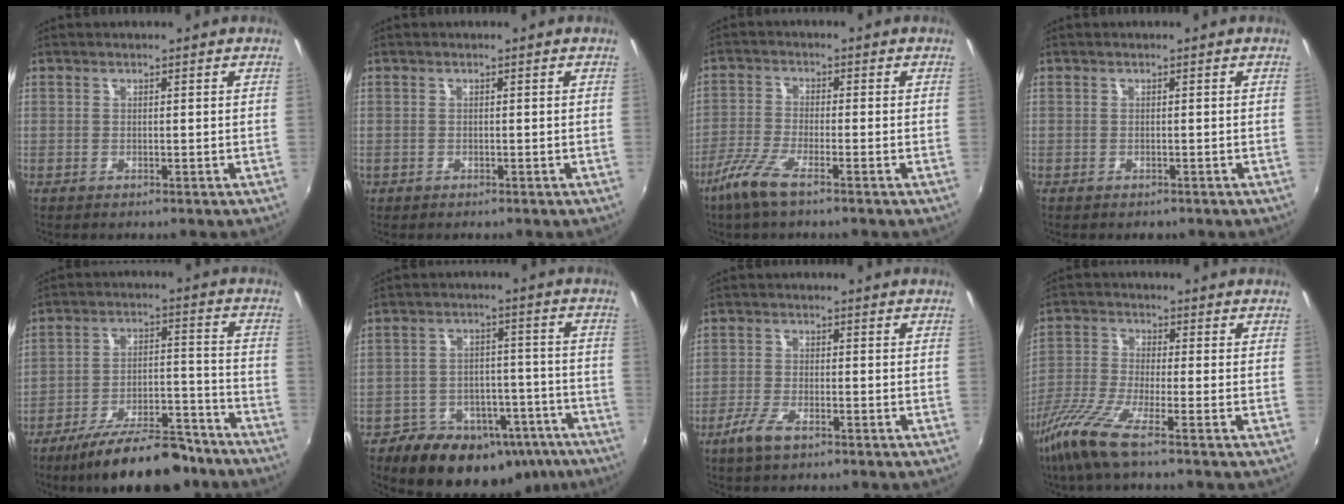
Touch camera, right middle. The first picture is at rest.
{"total": 0.7, "force": [-0.4, 0.6, 0.1], "torque": [-0.004, -0.004, -0.006]}
{"total": 6.3, "force": [-4.2, 1.2, 4.6], "torque": [-0.111, -0.011, -0.084]}
{"total": 1.0, "force": [-0.7, 0.7, 0.2], "torque": [-0.008, -0.004, -0.008]}
{"total": 18.1, "force": [-14.5, 5.9, 8.9], "torque": [-0.153, 0.006, -0.207]}
{"total": 20.5, "force": [-14.0, 12.0, 8.9], "torque": [-0.164, 0.025, -0.169]}
{"total": 4.7, "force": [-3.2, 1.4, 3.2], "torque": [-0.081, -0.007, -0.062]}
{"total": 8.8, "force": [-5.9, 0.2, 6.5], "torque": [-0.148, -0.016, -0.120]}